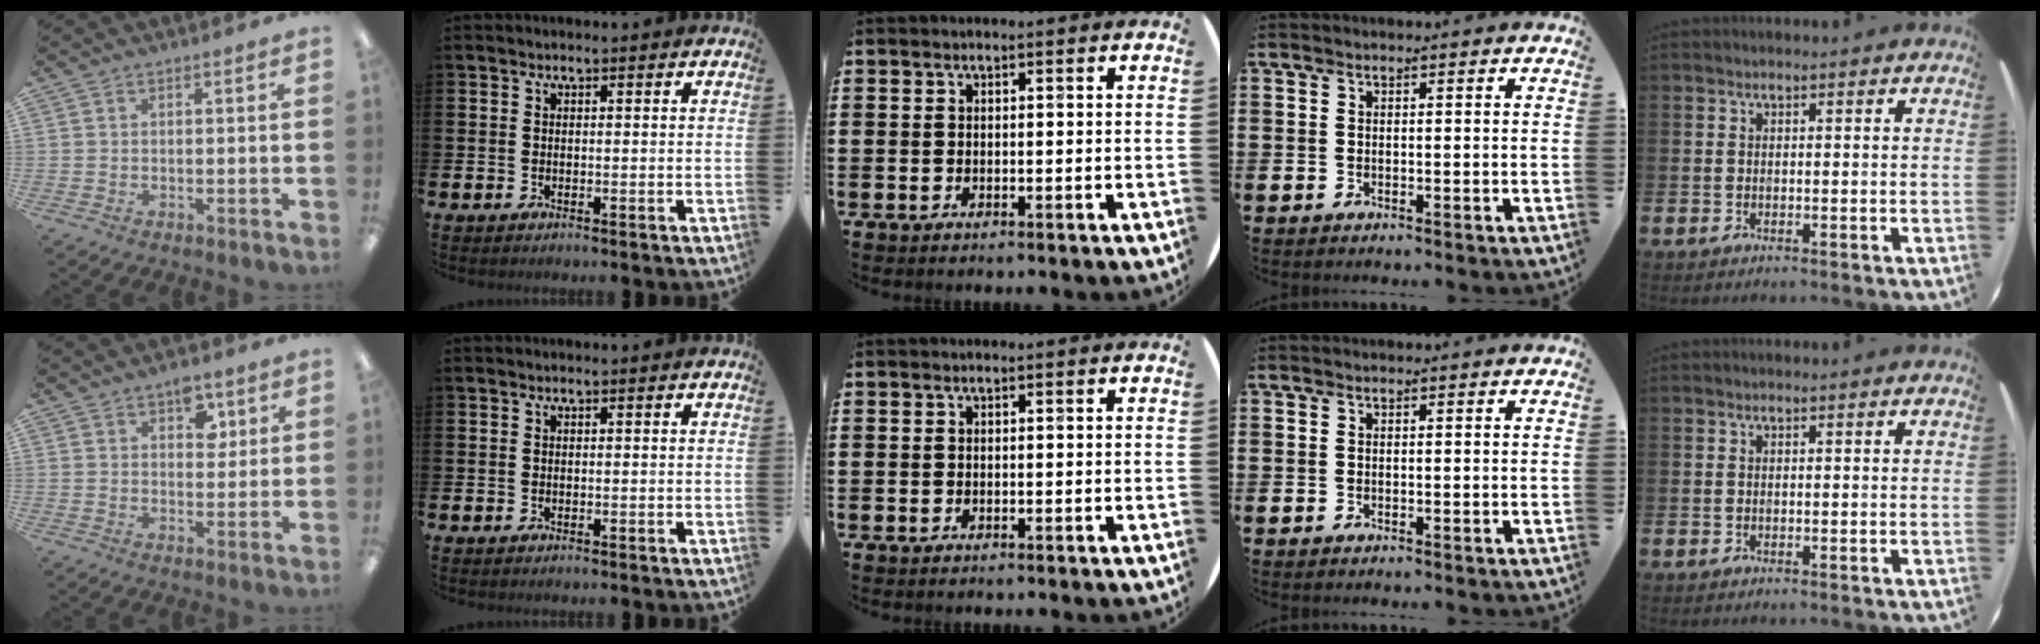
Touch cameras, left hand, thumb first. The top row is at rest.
{"thumb": {"total": 6.6, "force": [3.6, 4.1, 3.7], "torque": [-0.035, -0.009, 0.057]}}